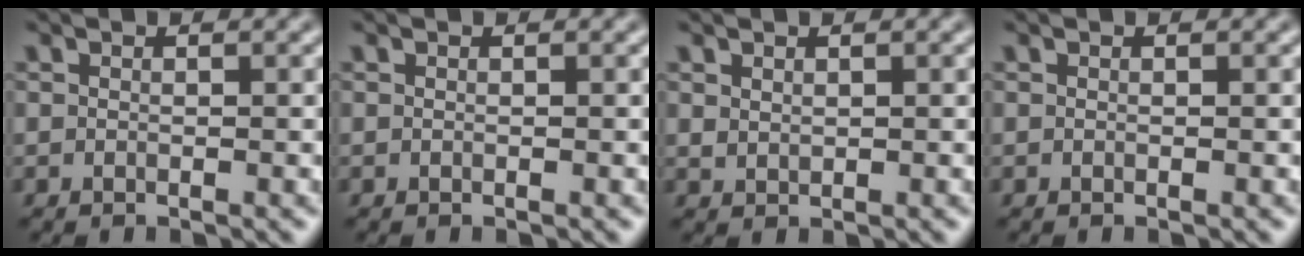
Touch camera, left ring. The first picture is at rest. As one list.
[{"total": 0.0}, {"total": 0.8, "force": [0.6, 0.4, 0.2], "torque": [-0.007, -0.002, 0.017]}, {"total": 0.0}]